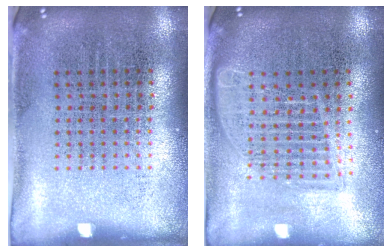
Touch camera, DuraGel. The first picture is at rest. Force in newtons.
{"total": 1.6, "press": 1.4, "slide": 0.8}